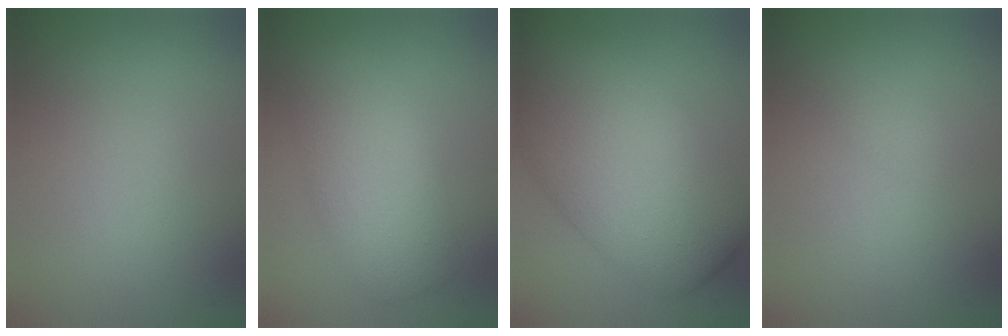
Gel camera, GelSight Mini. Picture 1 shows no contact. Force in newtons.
{"total": 4.8, "press": 4.8, "slide": 0.1}
{"total": 10.8, "press": 10.8, "slide": 0.4}
{"total": 0.9, "press": 0.9, "slide": 0.1}